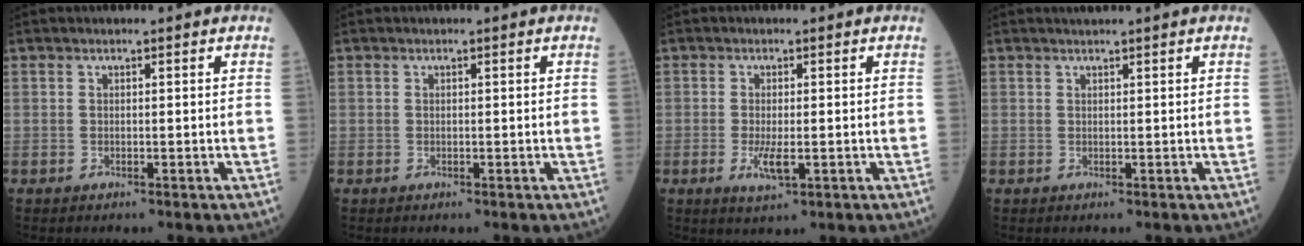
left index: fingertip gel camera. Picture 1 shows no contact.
{"total": 0.0}
{"total": 3.3, "force": [-0.9, 0.9, 3.1], "torque": [-0.068, -0.007, -0.012]}
{"total": 1.6, "force": [1.4, -0.4, 0.6], "torque": [-0.005, 0.011, 0.030]}